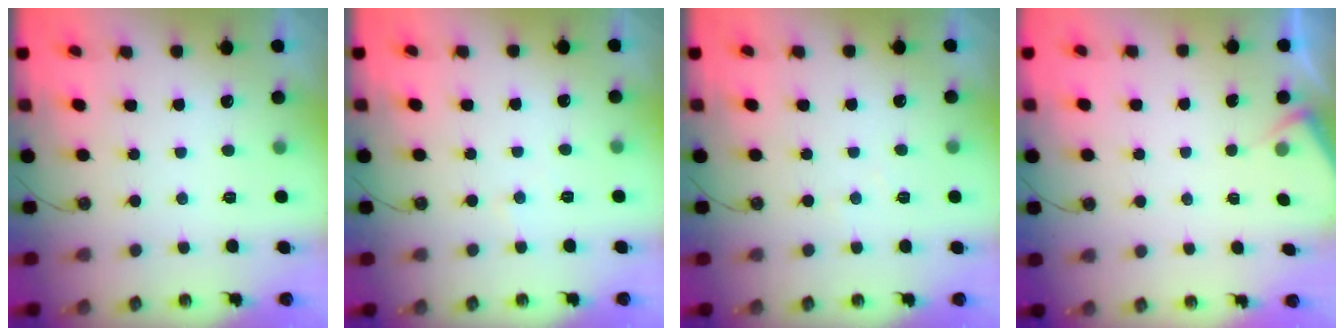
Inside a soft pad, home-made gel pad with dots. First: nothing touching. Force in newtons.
{"total": 3.3, "press": 3.3, "slide": 0.5}
{"total": 4.0, "press": 3.9, "slide": 0.7}
{"total": 3.4, "press": 3.3, "slide": 0.4}